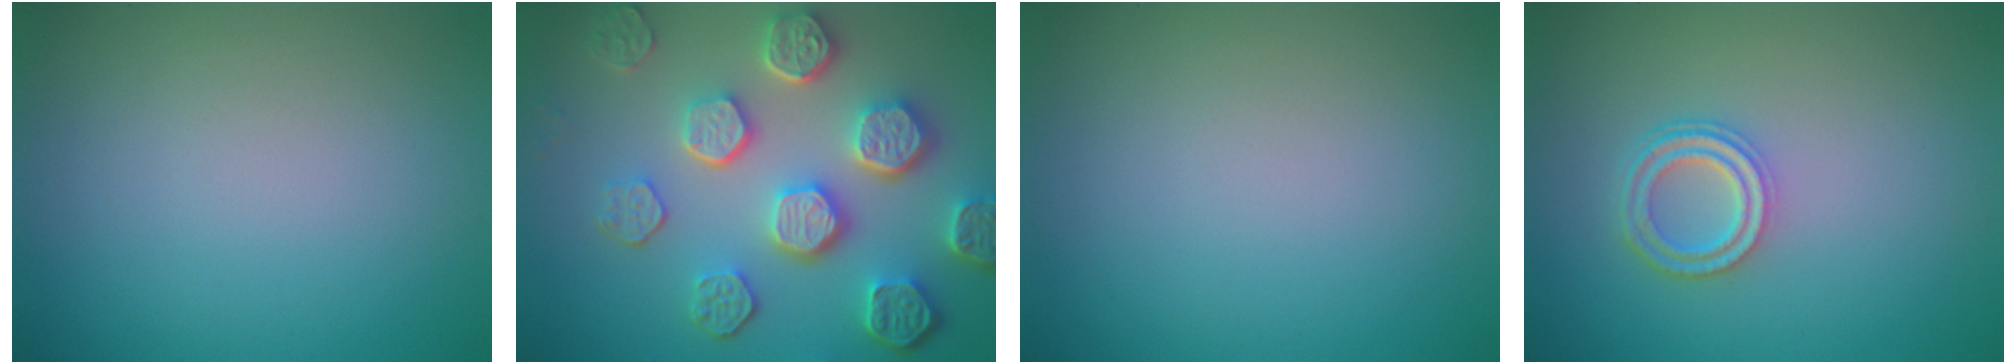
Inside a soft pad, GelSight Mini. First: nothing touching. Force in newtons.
{"total": 7.8, "press": 6.0, "slide": 5.1}
{"total": 0.0}
{"total": 3.2, "press": 2.5, "slide": 2.1}